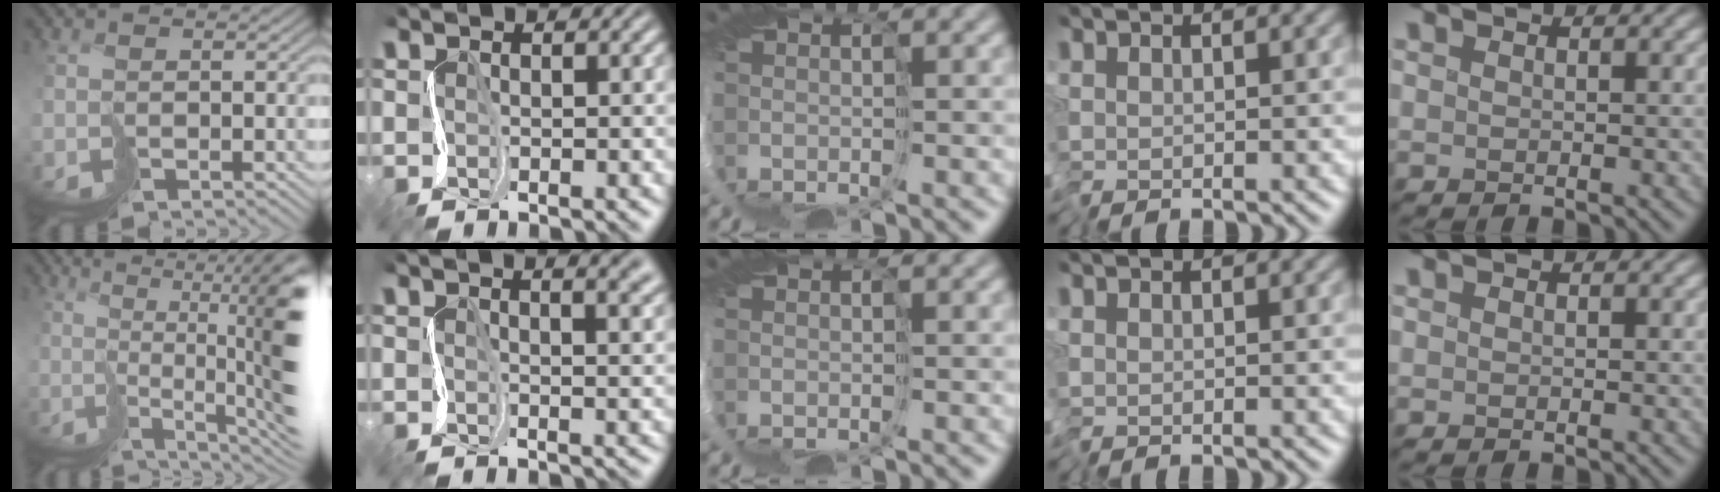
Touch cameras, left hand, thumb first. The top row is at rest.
{"thumb": {"total": 13.9, "force": [0.8, 3.7, 13.4], "torque": [-0.160, 0.005, 0.026]}, "index": {"total": 5.4, "force": [3.1, 2.2, 3.8], "torque": [-0.025, 0.028, 0.012]}}